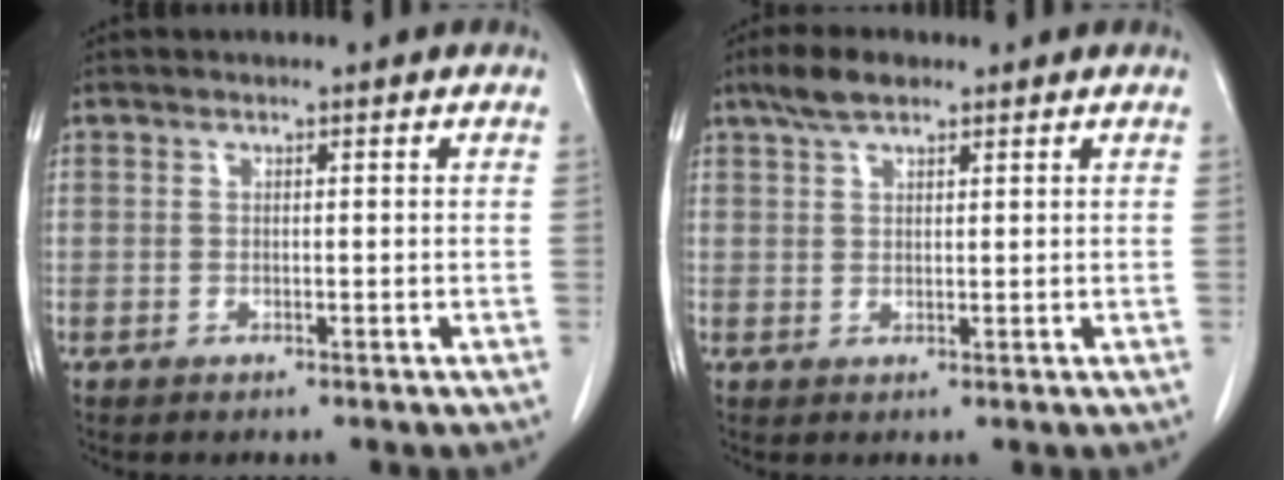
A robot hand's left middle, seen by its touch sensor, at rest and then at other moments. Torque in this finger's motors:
{"motor_torque": [0.43, -0.32, -0.01, 0.03]}